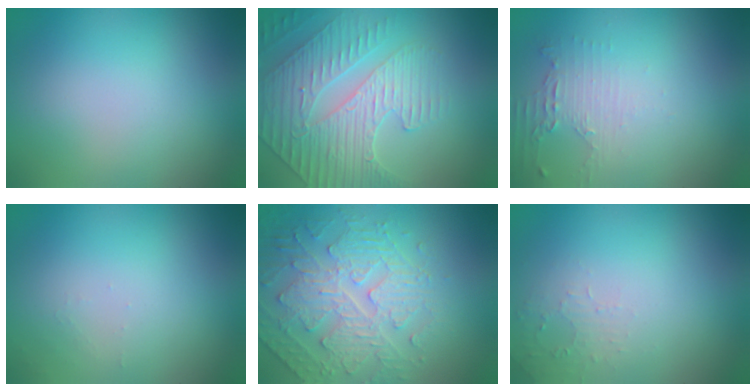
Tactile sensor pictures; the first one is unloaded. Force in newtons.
{"total": 4.5, "press": 4.5, "slide": 0.4}
{"total": 1.9, "press": 1.3, "slide": 1.4}
{"total": 0.7, "press": 0.7, "slide": 0.1}
{"total": 4.4, "press": 4.1, "slide": 1.6}
{"total": 1.3, "press": 1.2, "slide": 0.3}